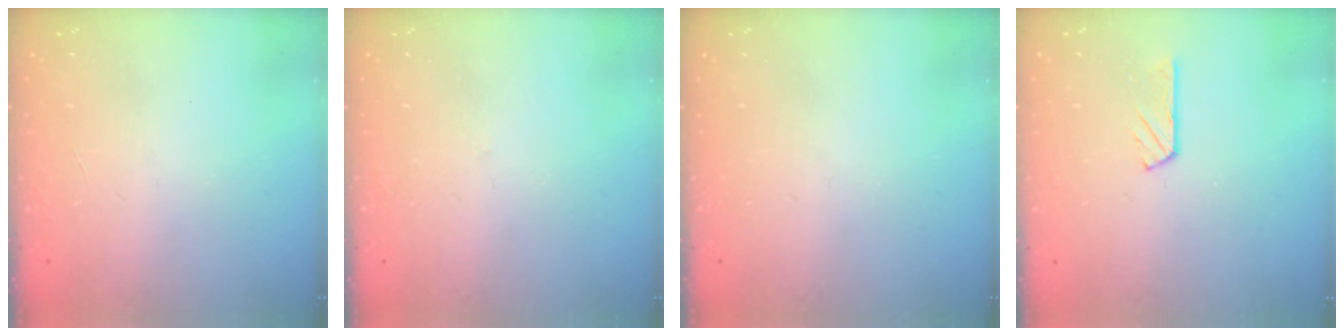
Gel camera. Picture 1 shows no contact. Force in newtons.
{"total": 2.7, "press": 2.6, "slide": 0.3}
{"total": 0.0}
{"total": 2.7, "press": 2.7, "slide": 0.3}